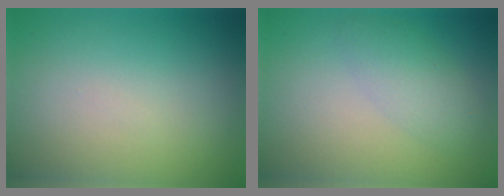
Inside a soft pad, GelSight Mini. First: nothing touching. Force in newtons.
{"total": 2.8, "press": 2.8, "slide": 0.1}